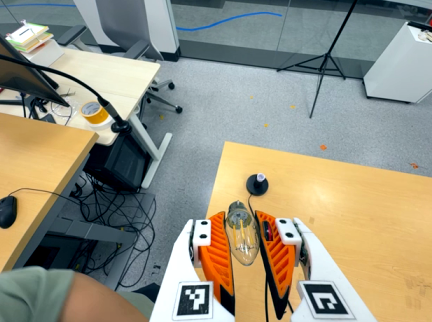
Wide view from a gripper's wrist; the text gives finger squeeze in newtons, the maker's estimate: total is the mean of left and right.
{"total": 19.2, "left": 21.6, "right": 16.8}